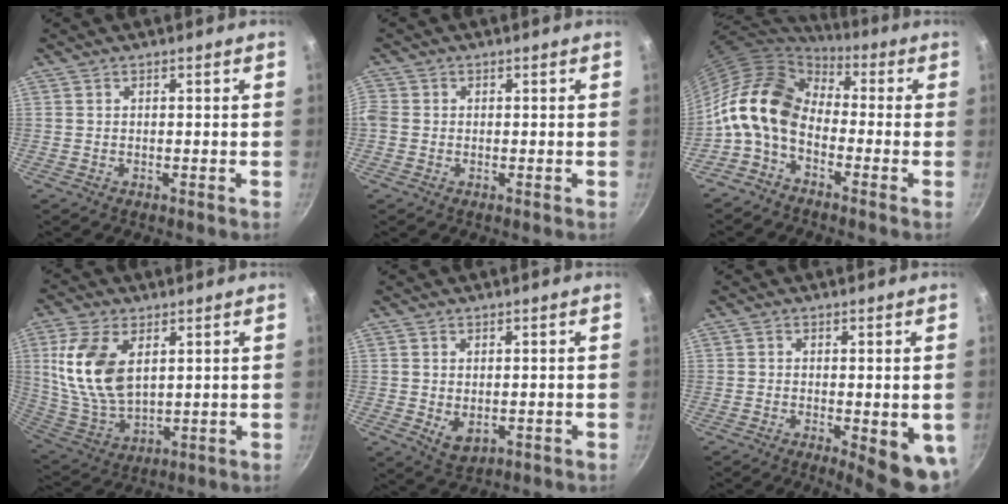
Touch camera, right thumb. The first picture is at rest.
{"total": 2.8, "force": [-0.4, 2.5, 1.3], "torque": [-0.026, 0.003, -0.015]}
{"total": 13.7, "force": [-1.8, 9.4, 9.9], "torque": [-0.167, 0.036, -0.058]}
{"total": 14.8, "force": [4.2, 8.5, 11.4], "torque": [-0.212, -0.020, 0.095]}
{"total": 3.9, "force": [0.0, 2.7, 2.9], "torque": [-0.046, -0.014, 0.007]}
{"total": 8.9, "force": [-1.8, 2.8, 8.2], "torque": [-0.086, -0.006, -0.016]}